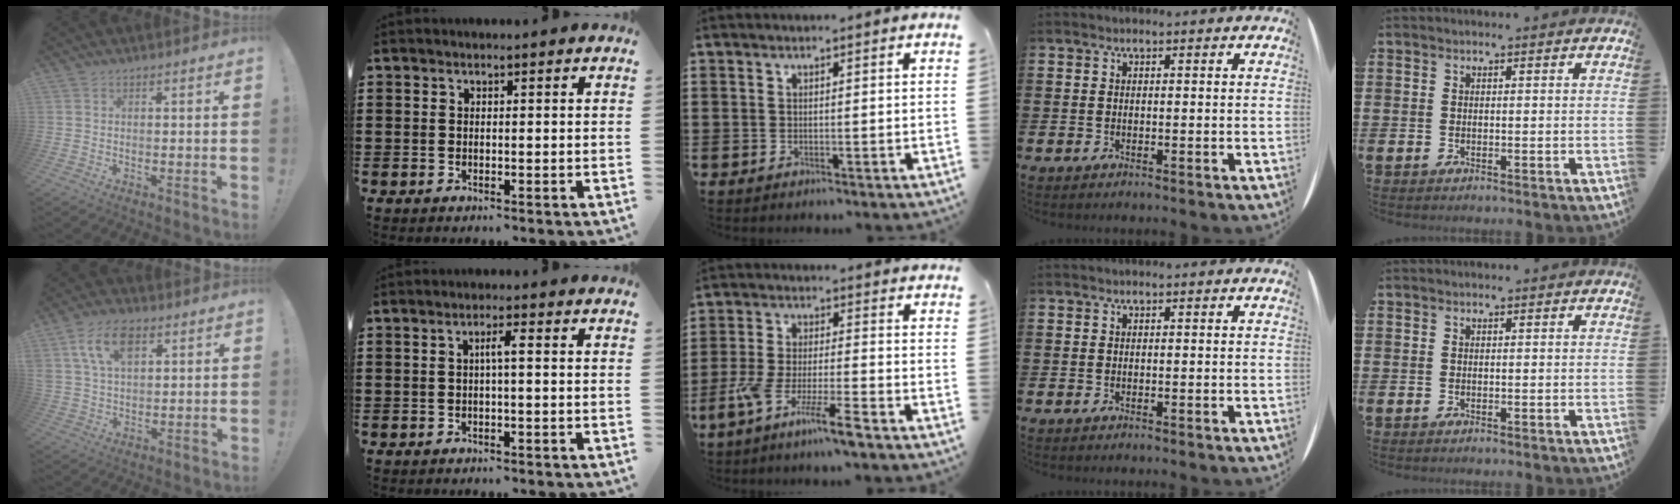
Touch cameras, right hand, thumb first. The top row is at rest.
{"thumb": {"total": 10.8, "force": [5.0, 6.3, 7.2], "torque": [-0.139, 0.001, 0.094]}, "index": {"total": 2.4, "force": [0.0, 0.1, 2.4], "torque": [-0.046, 0.002, -0.003]}, "middle": {"total": 7.7, "force": [-5.6, 0.2, 5.3], "torque": [-0.117, -0.014, -0.108]}}